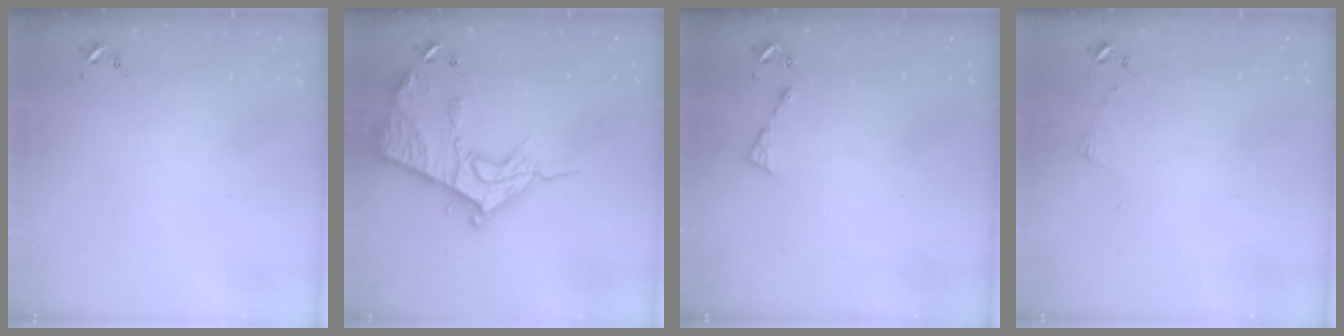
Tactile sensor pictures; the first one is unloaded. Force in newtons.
{"total": 16.8, "press": 16.8, "slide": 1.3}
{"total": 5.6, "press": 5.6, "slide": 0.7}
{"total": 3.9, "press": 3.9, "slide": 0.4}